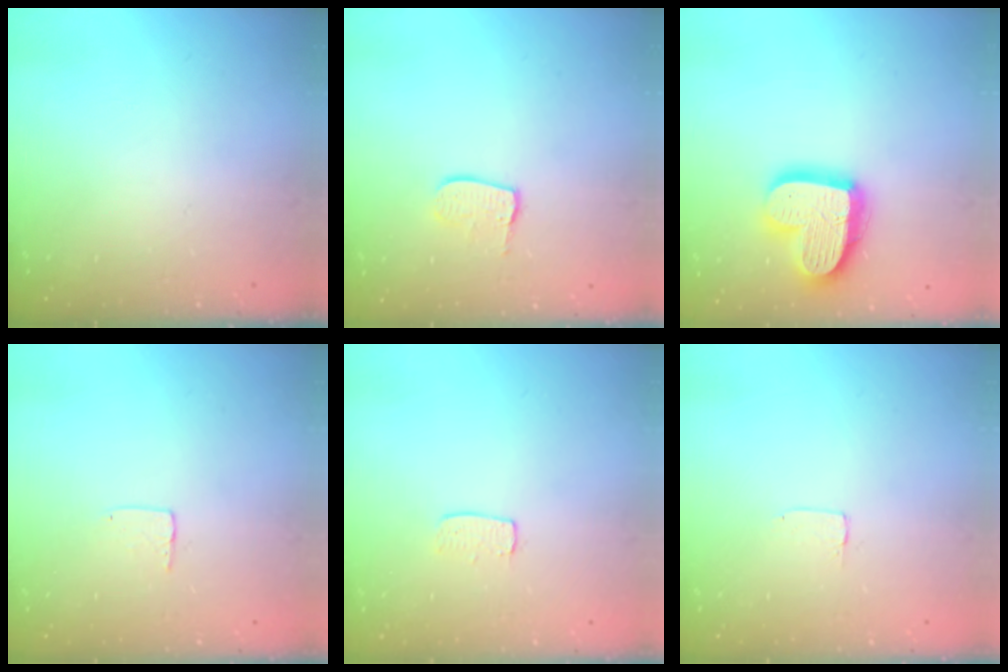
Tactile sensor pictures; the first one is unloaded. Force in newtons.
{"total": 8.2, "press": 8.2, "slide": 0.7}
{"total": 18.7, "press": 18.7, "slide": 1.5}
{"total": 3.6, "press": 3.6, "slide": 0.2}
{"total": 5.1, "press": 5.1, "slide": 0.4}
{"total": 1.2, "press": 1.2, "slide": 0.0}